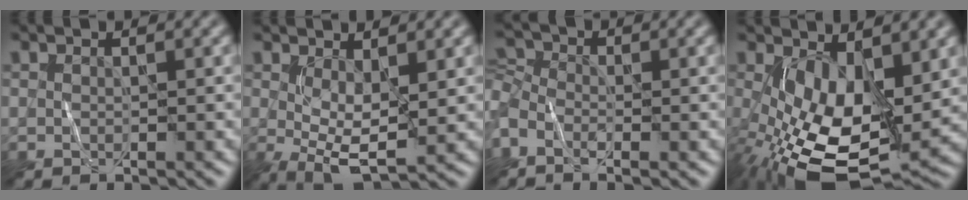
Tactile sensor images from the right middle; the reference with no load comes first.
{"total": 3.8, "force": [0.5, 1.6, 3.4], "torque": [-0.067, -0.009, 0.014]}
{"total": 2.6, "force": [-0.9, 1.7, 1.7], "torque": [-0.042, 0.000, -0.023]}
{"total": 10.3, "force": [-1.5, 5.1, 8.9], "torque": [-0.185, -0.028, -0.015]}